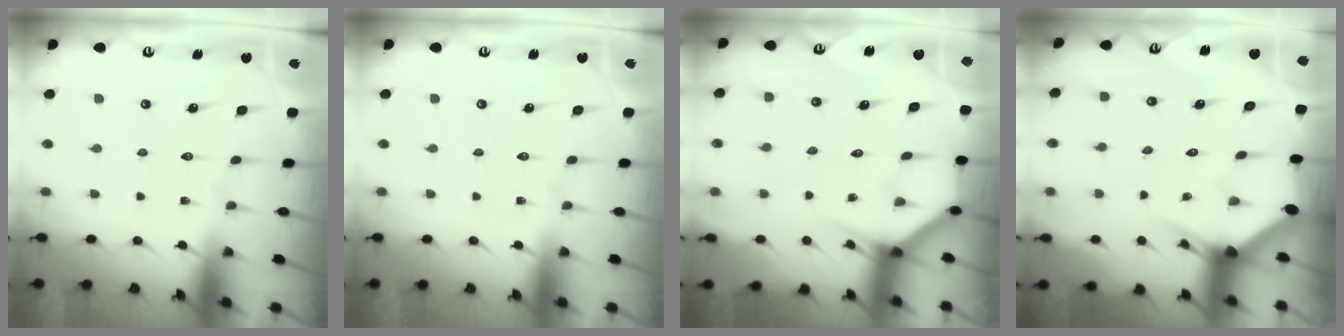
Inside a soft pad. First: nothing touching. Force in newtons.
{"total": 0.0}
{"total": 3.8, "press": 3.8, "slide": 0.3}
{"total": 3.1, "press": 3.1, "slide": 0.0}